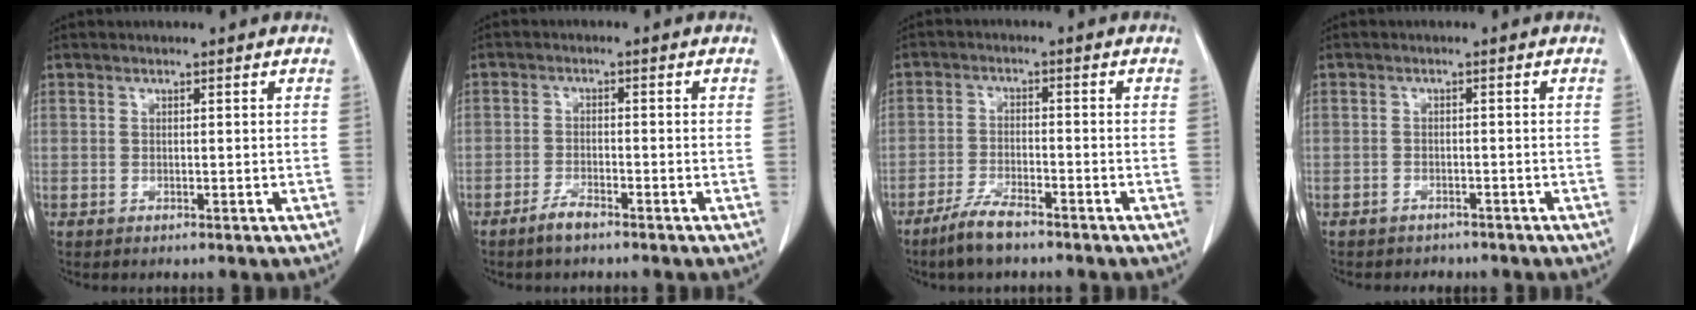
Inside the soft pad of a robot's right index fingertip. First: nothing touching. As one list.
[{"total": 2.9, "force": [-2.3, 0.5, 1.6], "torque": [-0.036, -0.001, -0.045]}, {"total": 5.5, "force": [-4.4, 1.0, 3.3], "torque": [-0.070, -0.008, -0.083]}, {"total": 3.5, "force": [-2.9, 1.8, 0.4], "torque": [-0.017, 0.004, -0.035]}]